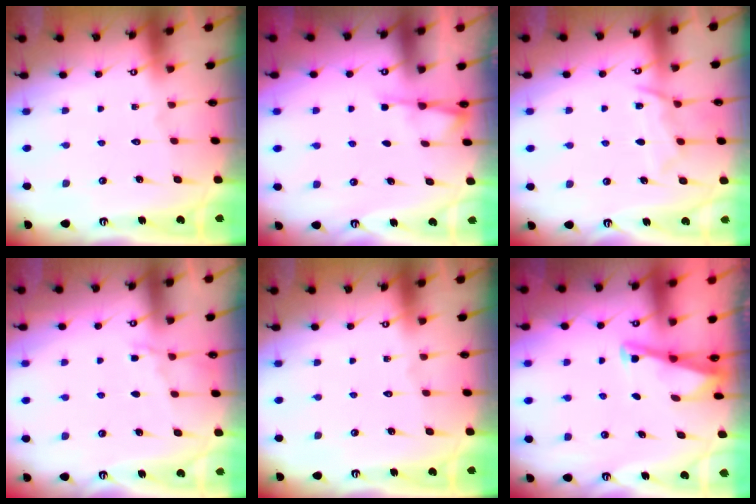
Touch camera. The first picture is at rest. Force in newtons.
{"total": 2.4, "press": 2.4, "slide": 0.5}
{"total": 8.9, "press": 8.9, "slide": 0.6}
{"total": 5.0, "press": 5.0, "slide": 0.5}
{"total": 0.0}
{"total": 3.0, "press": 3.0, "slide": 0.3}